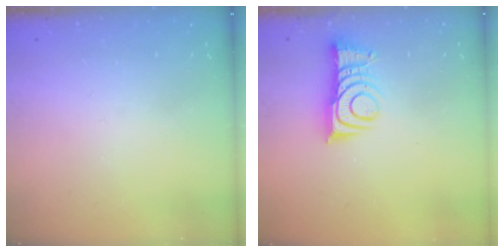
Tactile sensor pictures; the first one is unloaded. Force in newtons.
{"total": 10.0, "press": 9.9, "slide": 1.0}